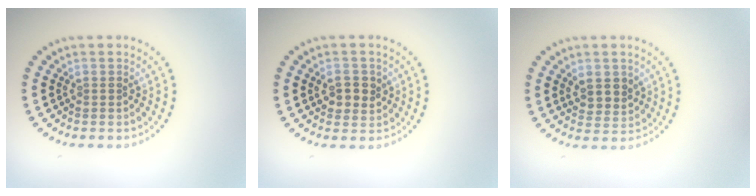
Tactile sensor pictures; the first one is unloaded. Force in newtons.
{"total": 2.5, "press": 2.4, "slide": 0.6}
{"total": 2.5, "press": 2.4, "slide": 0.9}